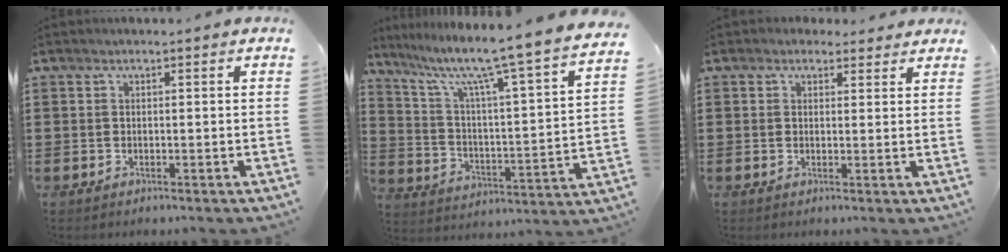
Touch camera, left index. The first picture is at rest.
{"total": 9.3, "force": [7.5, -0.5, 5.6], "torque": [-0.130, -0.067, 0.109]}
{"total": 1.9, "force": [1.6, 1.0, 0.2], "torque": [-0.002, 0.002, 0.028]}